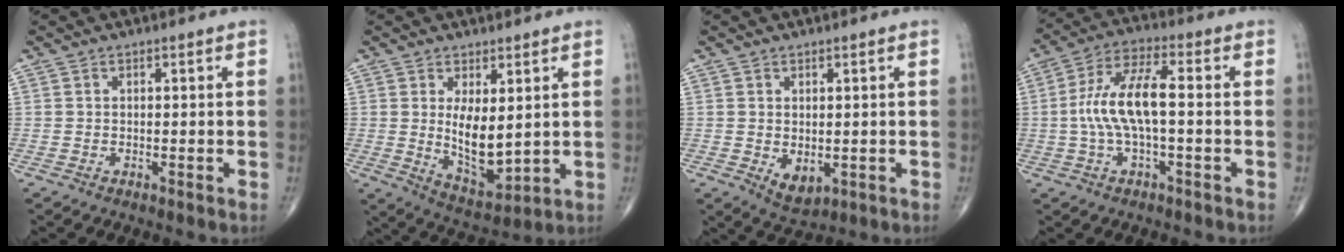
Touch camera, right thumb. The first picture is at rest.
{"total": 9.5, "force": [1.4, 4.3, 8.4], "torque": [-0.120, -0.031, 0.042]}
{"total": 4.2, "force": [-0.5, 2.6, 3.3], "torque": [-0.044, -0.007, 0.008]}
{"total": 11.0, "force": [-0.6, 3.7, 10.3], "torque": [-0.219, 0.033, -0.015]}